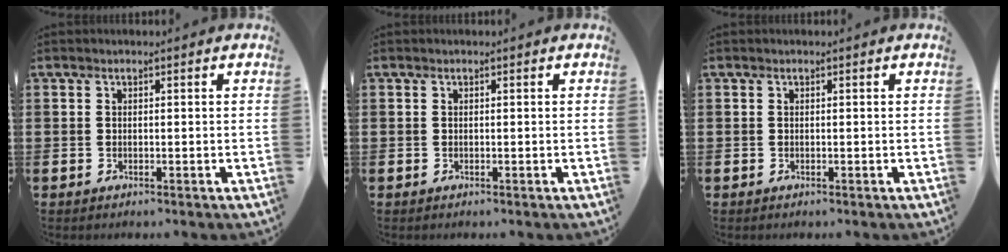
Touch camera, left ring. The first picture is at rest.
{"total": 0.0}
{"total": 0.0}